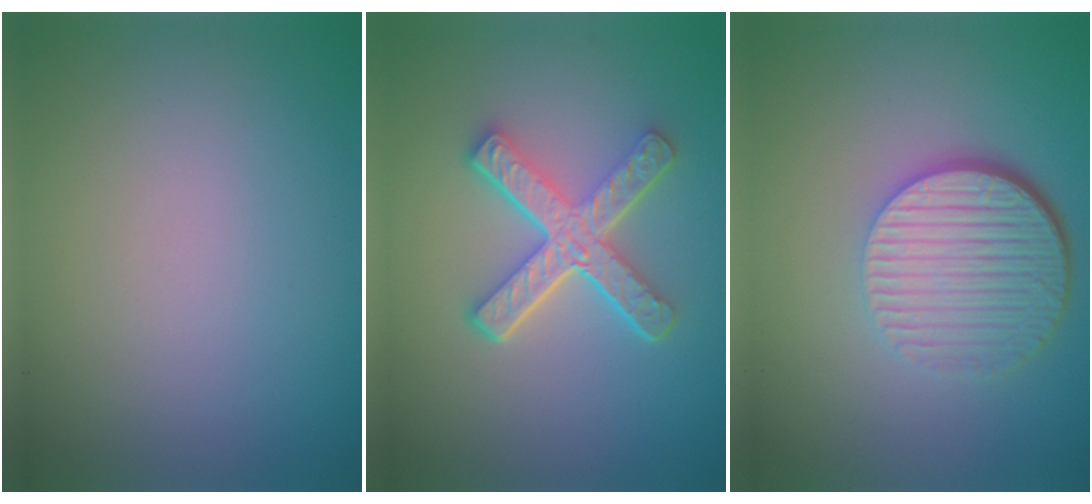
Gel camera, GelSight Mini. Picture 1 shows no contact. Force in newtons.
{"total": 5.3, "press": 3.9, "slide": 3.6}
{"total": 6.3, "press": 4.3, "slide": 4.6}